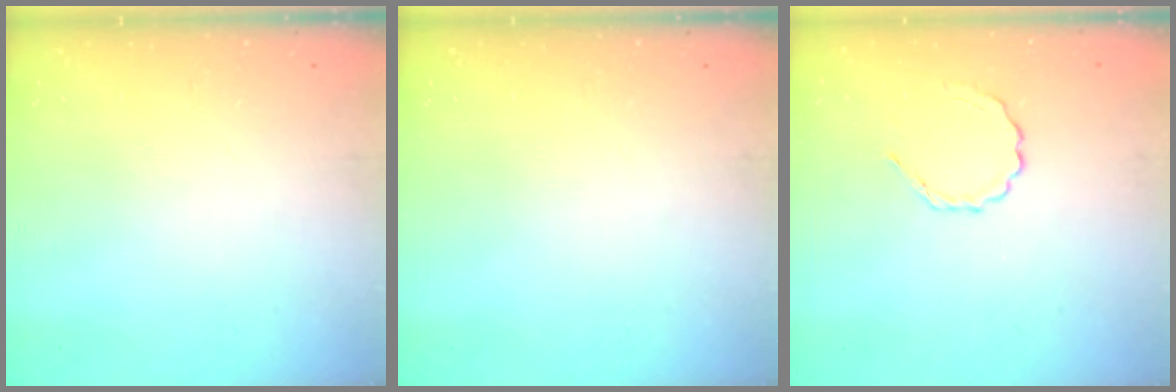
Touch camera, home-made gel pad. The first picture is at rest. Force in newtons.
{"total": 0.0}
{"total": 2.5, "press": 2.3, "slide": 0.9}